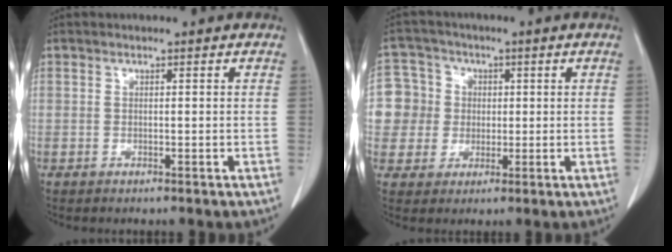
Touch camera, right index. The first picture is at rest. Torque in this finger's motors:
{"motor_torque": [0.13, 0.06, 0.03, 0.01]}